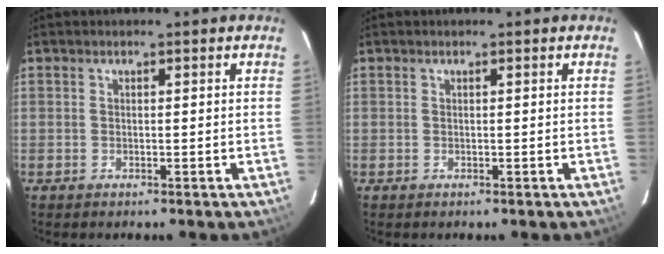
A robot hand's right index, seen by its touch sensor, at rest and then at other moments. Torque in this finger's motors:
{"motor_torque": [-0.03, 0.03, -0.03, 0.00]}